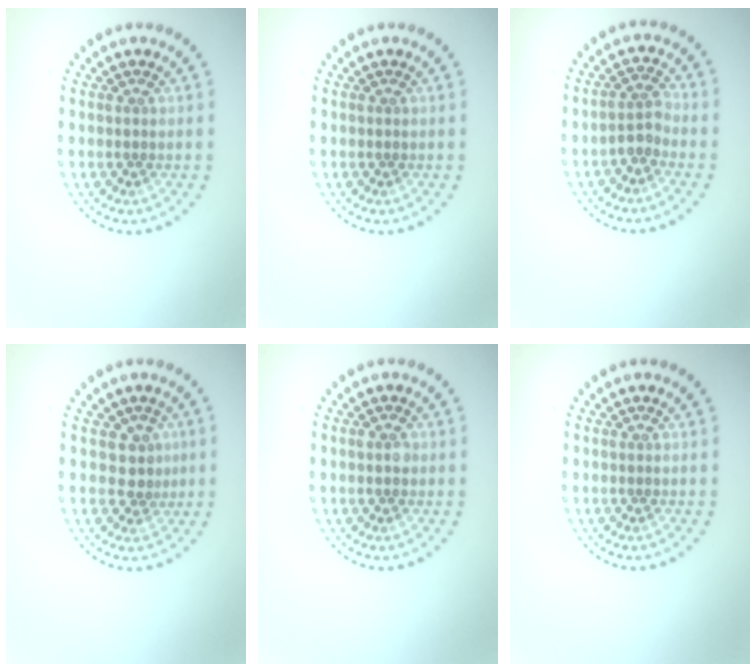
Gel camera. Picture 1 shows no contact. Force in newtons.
{"total": 0.0}
{"total": 1.8, "press": 1.5, "slide": 1.0}
{"total": 1.9, "press": 1.6, "slide": 1.0}
{"total": 1.4, "press": 1.4, "slide": 0.0}
{"total": 0.0}